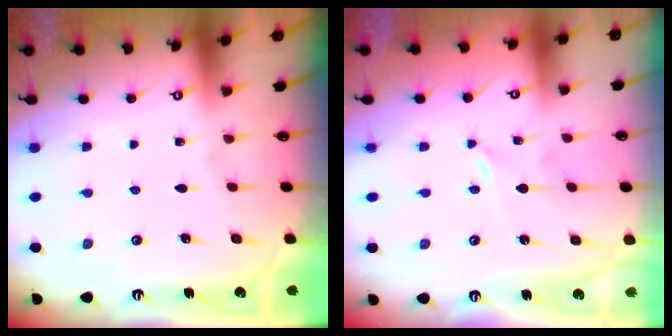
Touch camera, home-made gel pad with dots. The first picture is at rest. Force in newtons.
{"total": 0.0}